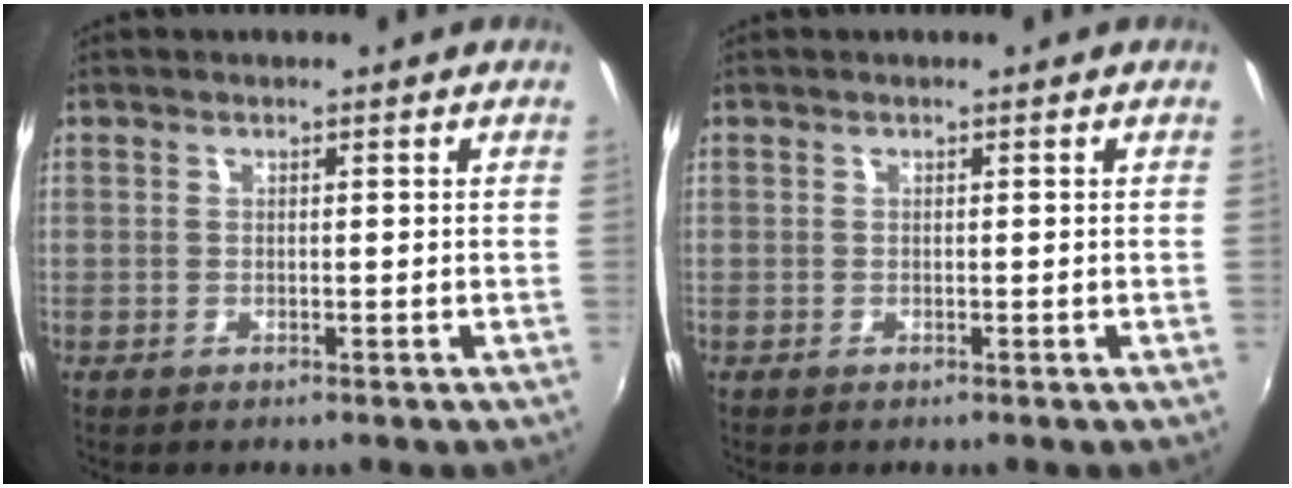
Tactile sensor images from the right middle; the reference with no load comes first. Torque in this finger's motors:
{"motor_torque": [0.00, 0.00, 0.00, 0.00]}